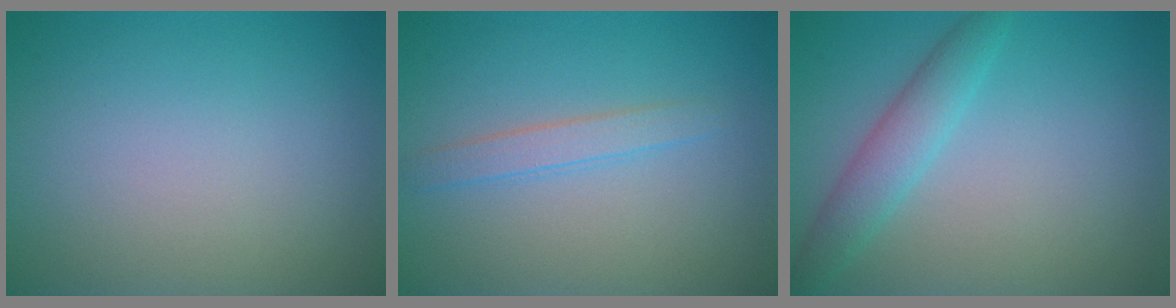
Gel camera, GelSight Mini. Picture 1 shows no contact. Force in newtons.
{"total": 1.7, "press": 1.7, "slide": 0.1}
{"total": 3.0, "press": 3.0, "slide": 0.1}